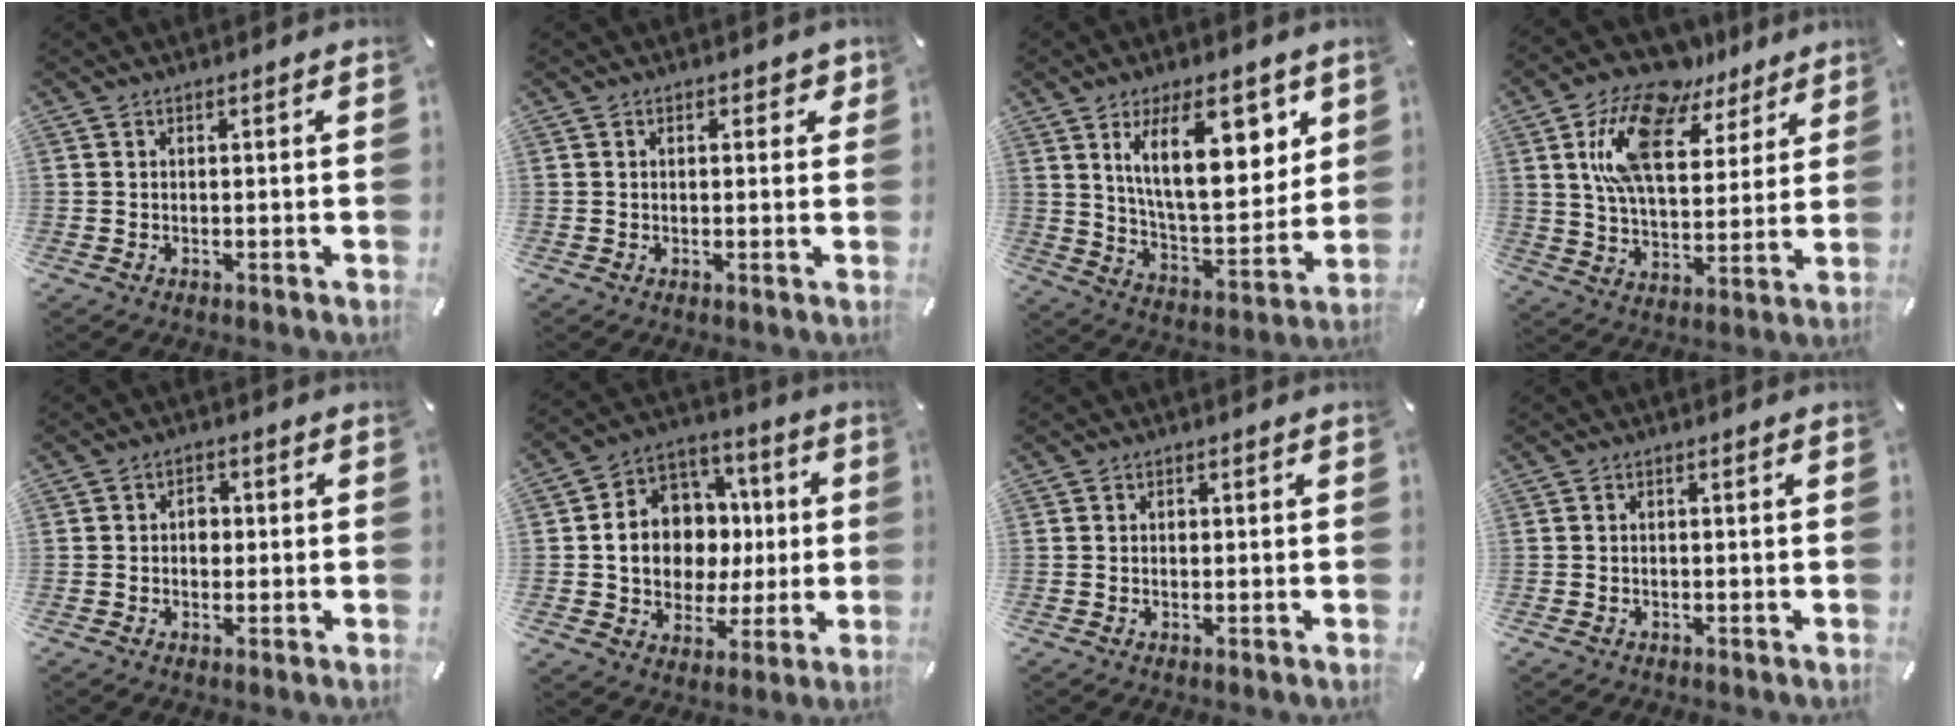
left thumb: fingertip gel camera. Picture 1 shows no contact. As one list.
[{"total": 1.9, "force": [0.5, 1.2, 1.4], "torque": [-0.012, 0.001, 0.004]}, {"total": 20.3, "force": [9.5, 9.3, 15.3], "torque": [-0.238, -0.034, 0.152]}, {"total": 17.6, "force": [10.4, 9.4, 10.6], "torque": [-0.196, -0.037, 0.187]}, {"total": 3.6, "force": [-0.1, 2.8, 2.3], "torque": [-0.020, -0.001, -0.010]}, {"total": 13.8, "force": [-0.2, 12.3, 6.2], "torque": [-0.109, -0.003, 0.010]}, {"total": 1.1, "force": [0.0, 0.8, 0.6], "torque": [-0.005, 0.000, -0.002]}, {"total": 0.9, "force": [-0.4, 0.6, 0.5], "torque": [-0.009, 0.002, -0.009]}]